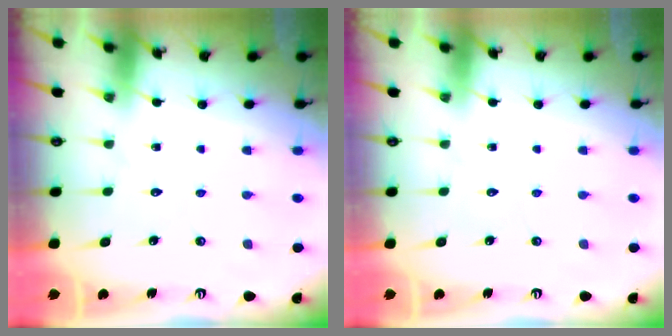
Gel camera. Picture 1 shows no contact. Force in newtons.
{"total": 0.0}